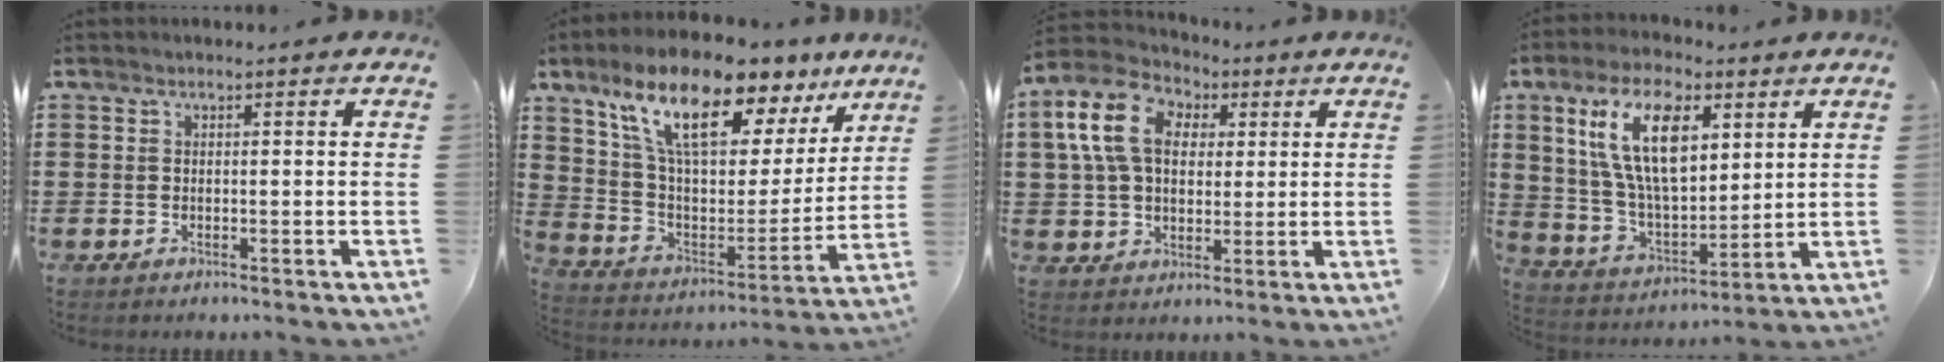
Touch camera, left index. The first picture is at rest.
{"total": 14.1, "force": [10.2, 4.7, 8.6], "torque": [-0.188, -0.056, 0.171]}
{"total": 9.9, "force": [2.9, 7.2, 6.2], "torque": [-0.162, 0.019, 0.052]}
{"total": 14.5, "force": [6.6, 6.7, 11.1], "torque": [-0.245, 0.001, 0.119]}